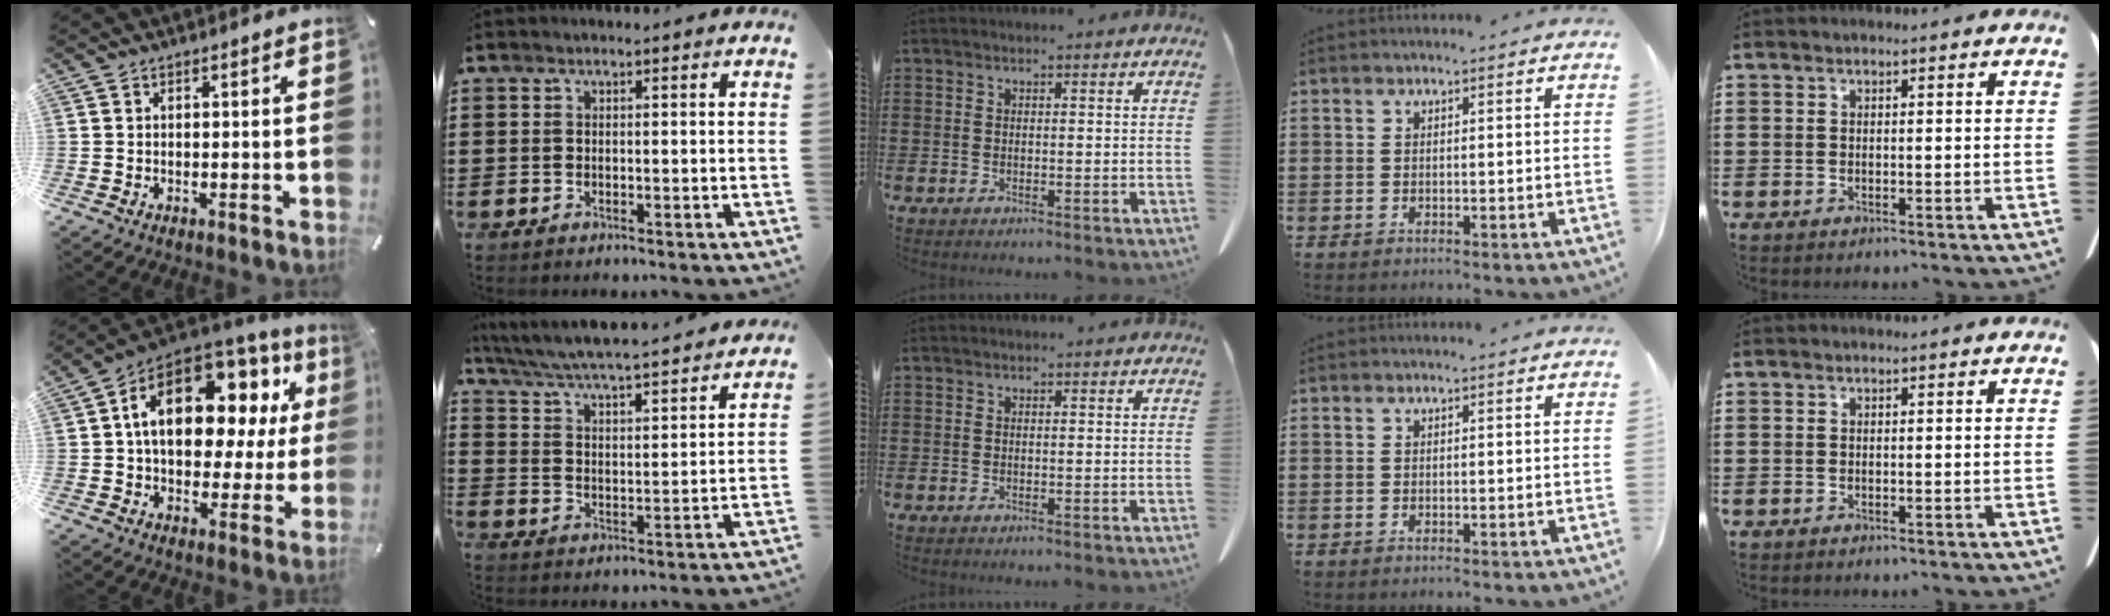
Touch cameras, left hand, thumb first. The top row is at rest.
{"thumb": {"total": 19.6, "force": [6.5, 11.9, 14.2], "torque": [-0.228, -0.029, 0.109]}, "index": {"total": 4.8, "force": [4.6, -0.3, 1.4], "torque": [-0.052, -0.039, 0.071]}}